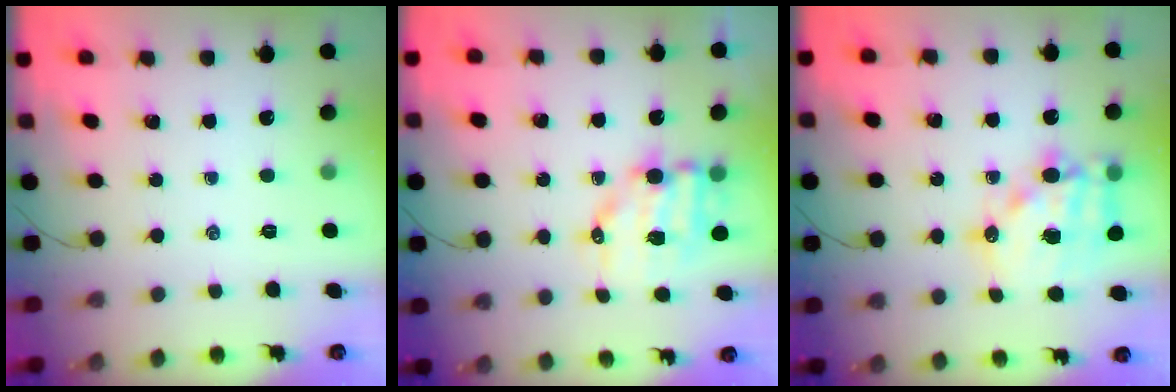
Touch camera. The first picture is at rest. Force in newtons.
{"total": 9.7, "press": 9.6, "slide": 1.5}
{"total": 15.3, "press": 14.9, "slide": 3.2}